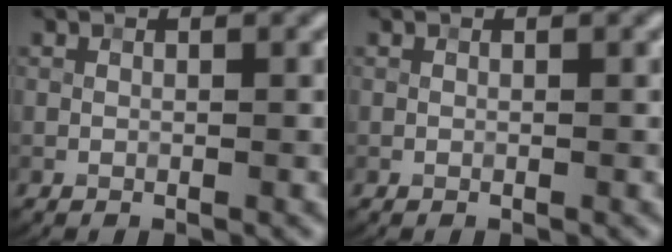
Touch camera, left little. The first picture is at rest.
{"total": 0.0}